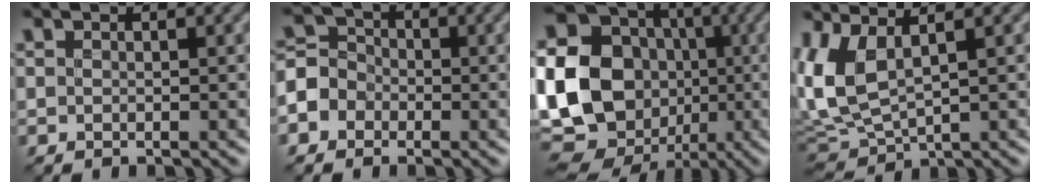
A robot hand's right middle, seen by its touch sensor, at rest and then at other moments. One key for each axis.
{"total": 4.1, "fx": -2.0, "fy": 3.5, "fz": 0.4, "tx": 0.020, "ty": 0.012, "tz": -0.060}
{"total": 22.5, "fx": -3.7, "fy": 19.9, "fz": 9.8, "tx": -0.214, "ty": 0.001, "tz": -0.117}
{"total": 5.8, "fx": 1.3, "fy": 2.6, "fz": 5.1, "tx": -0.125, "ty": 0.003, "tz": 0.023}